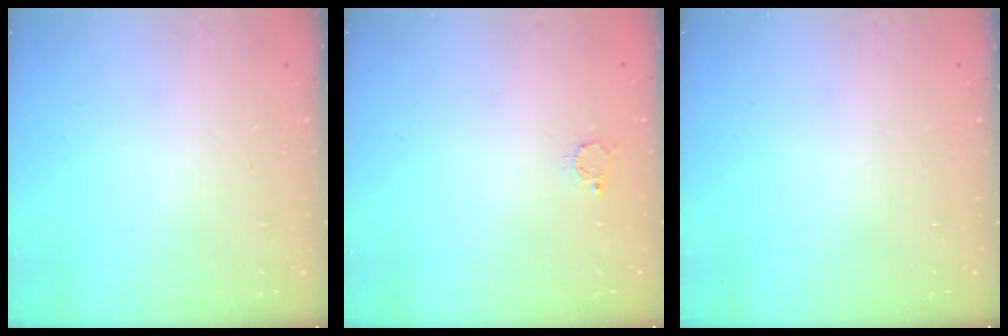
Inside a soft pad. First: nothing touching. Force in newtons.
{"total": 2.8, "press": 2.8, "slide": 0.3}
{"total": 0.0}